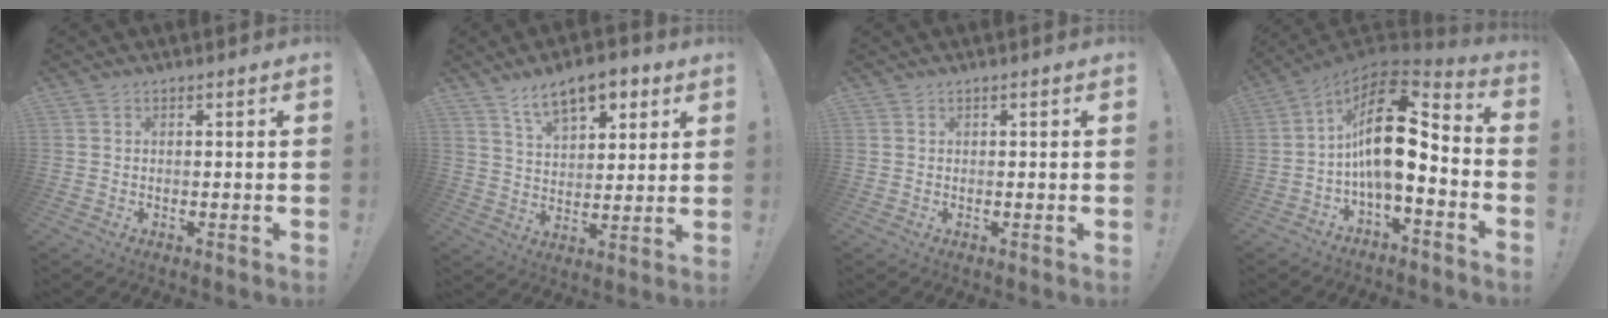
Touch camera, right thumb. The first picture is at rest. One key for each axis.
{"total": 11.9, "fx": 7.2, "fy": 6.1, "fz": 7.3, "tx": -0.110, "ty": -0.026, "tz": 0.131}
{"total": 0.0}
{"total": 18.5, "fx": 1.8, "fy": 8.8, "fz": 16.2, "tx": -0.273, "ty": -0.004, "tz": 0.033}